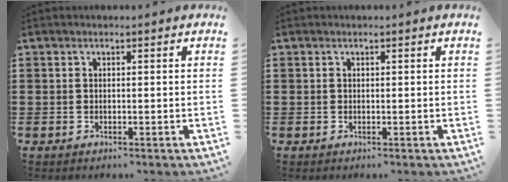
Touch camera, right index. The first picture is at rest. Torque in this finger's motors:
{"motor_torque": [0.20, -0.13, 0.00, 0.00]}